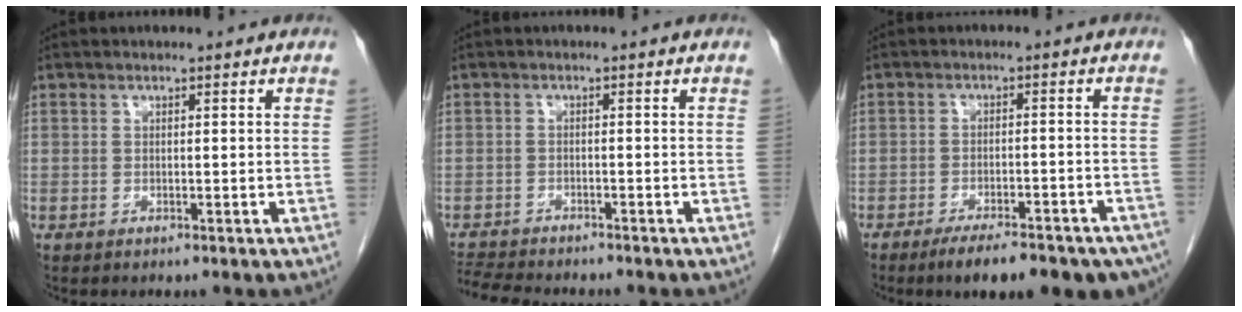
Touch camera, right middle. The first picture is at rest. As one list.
[{"total": 7.5, "force": [-7.0, 0.9, 2.6], "torque": [-0.046, -0.011, -0.112]}, {"total": 14.8, "force": [-11.3, 4.3, 8.6], "torque": [-0.074, 0.006, -0.147]}]